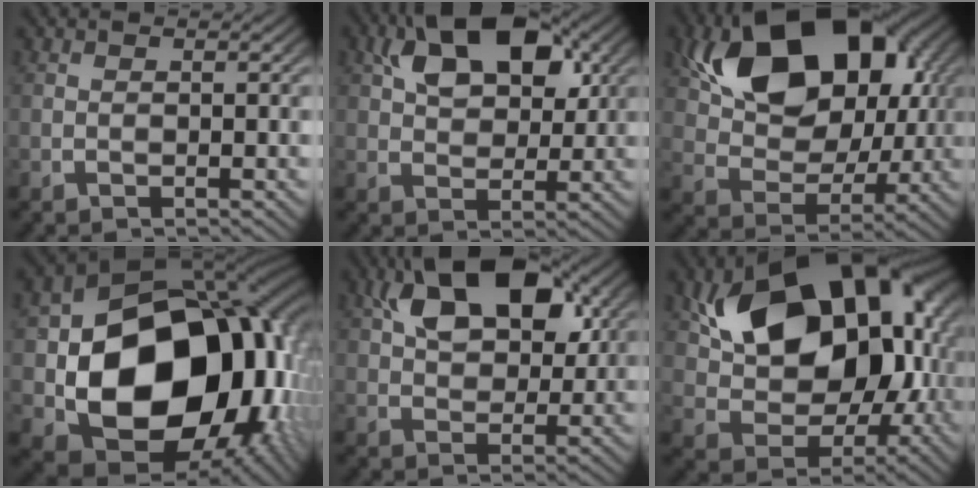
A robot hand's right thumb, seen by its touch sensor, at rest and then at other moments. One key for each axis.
{"total": 8.1, "fx": 3.3, "fy": 4.6, "fz": 5.8, "tx": -0.090, "ty": 0.005, "tz": 0.060}
{"total": 16.7, "fx": 4.3, "fy": 10.4, "fz": 12.3, "tx": -0.239, "ty": -0.010, "tz": 0.076}
{"total": 28.4, "fx": -2.1, "fy": 19.1, "fz": 20.9, "tx": -0.384, "ty": -0.092, "tz": 0.006}
{"total": 9.1, "fx": 3.5, "fy": 5.1, "fz": 6.7, "tx": -0.107, "ty": 0.005, "tz": 0.063}
{"total": 20.9, "fx": 3.4, "fy": 13.5, "fz": 15.6, "tx": -0.264, "ty": -0.021, "tz": 0.062}